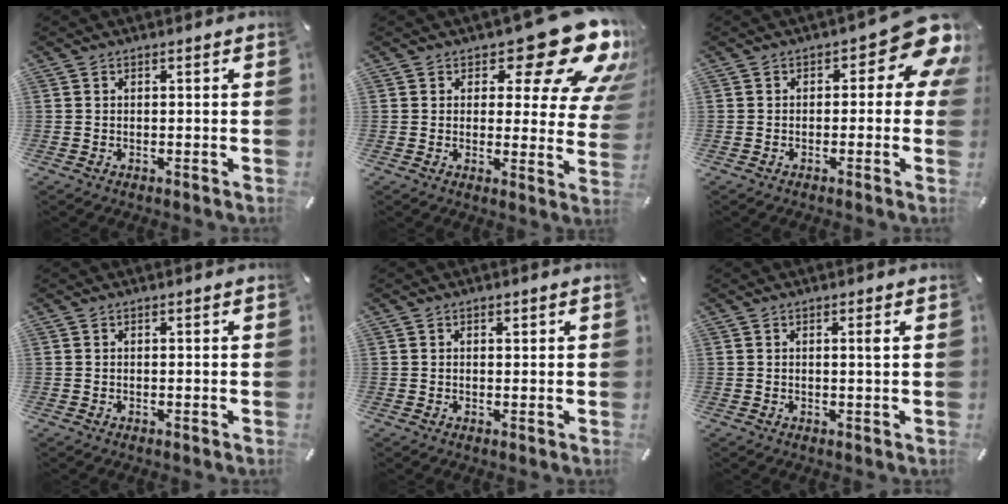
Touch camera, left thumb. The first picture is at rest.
{"total": 18.9, "force": [11.0, 7.7, 13.3], "torque": [-0.166, -0.077, 0.181]}
{"total": 9.8, "force": [3.8, 4.4, 7.9], "torque": [-0.090, -0.032, 0.061]}
{"total": 0.0}
{"total": 0.8, "force": [0.3, 0.6, 0.3], "torque": [0.001, -0.001, 0.003]}
{"total": 1.2, "force": [0.3, 0.0, 1.2], "torque": [-0.024, -0.002, 0.004]}